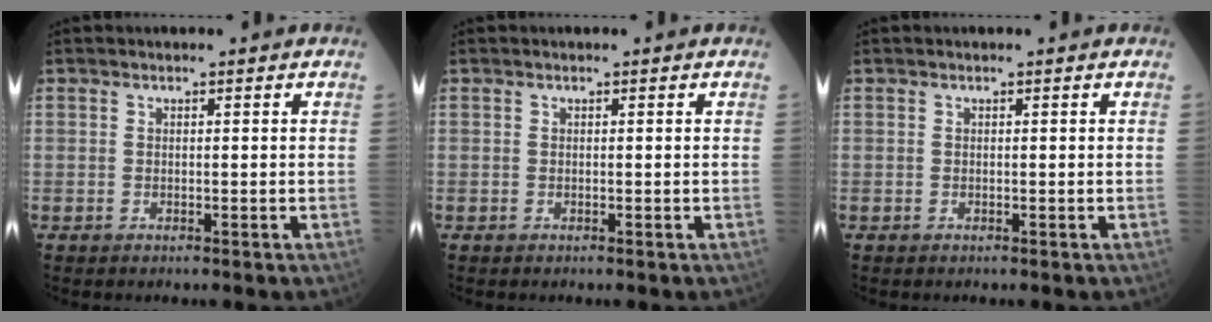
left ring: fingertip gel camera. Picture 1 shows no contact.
{"total": 0.0}
{"total": 0.0}